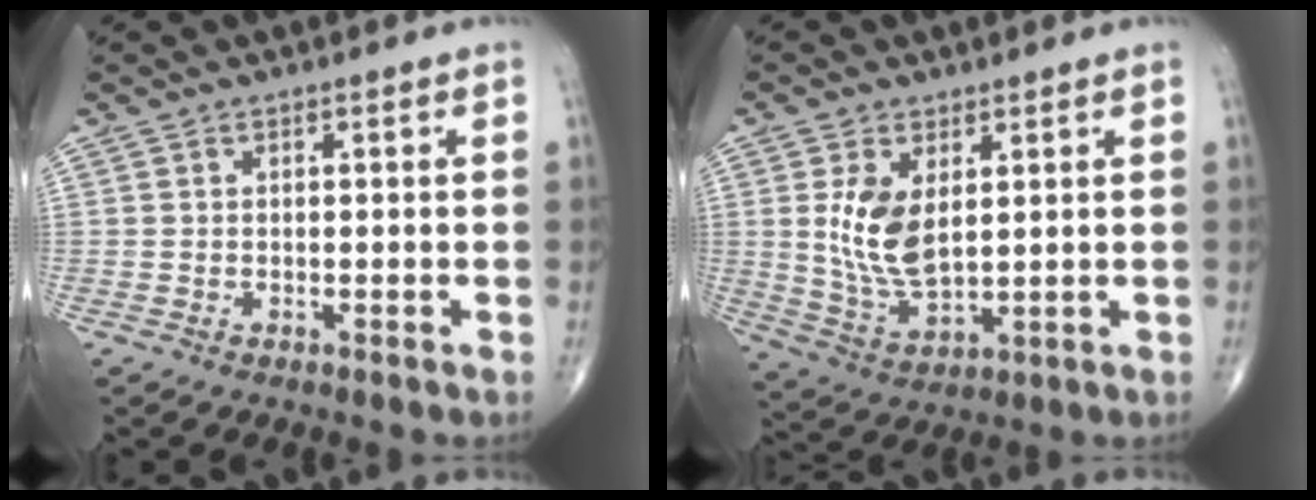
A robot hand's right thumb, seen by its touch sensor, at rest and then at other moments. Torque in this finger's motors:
{"motor_torque": [-0.01, 0.33, 0.85, 0.25, 0.03]}